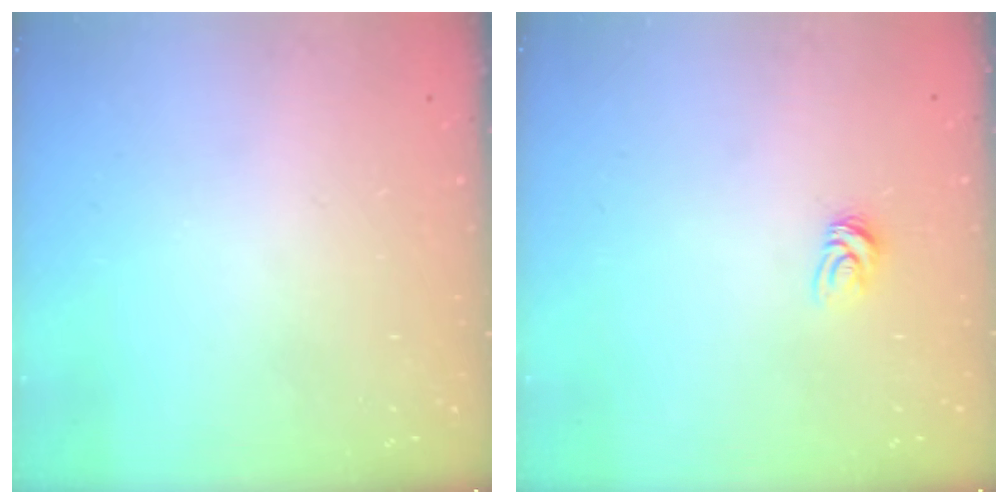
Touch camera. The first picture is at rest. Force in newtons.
{"total": 4.5, "press": 4.5, "slide": 0.3}